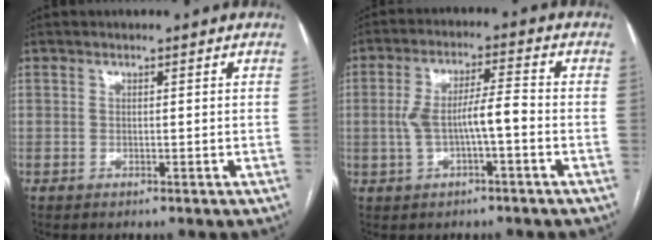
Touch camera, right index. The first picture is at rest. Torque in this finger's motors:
{"motor_torque": [0.30, -0.11, 0.16, 0.12]}